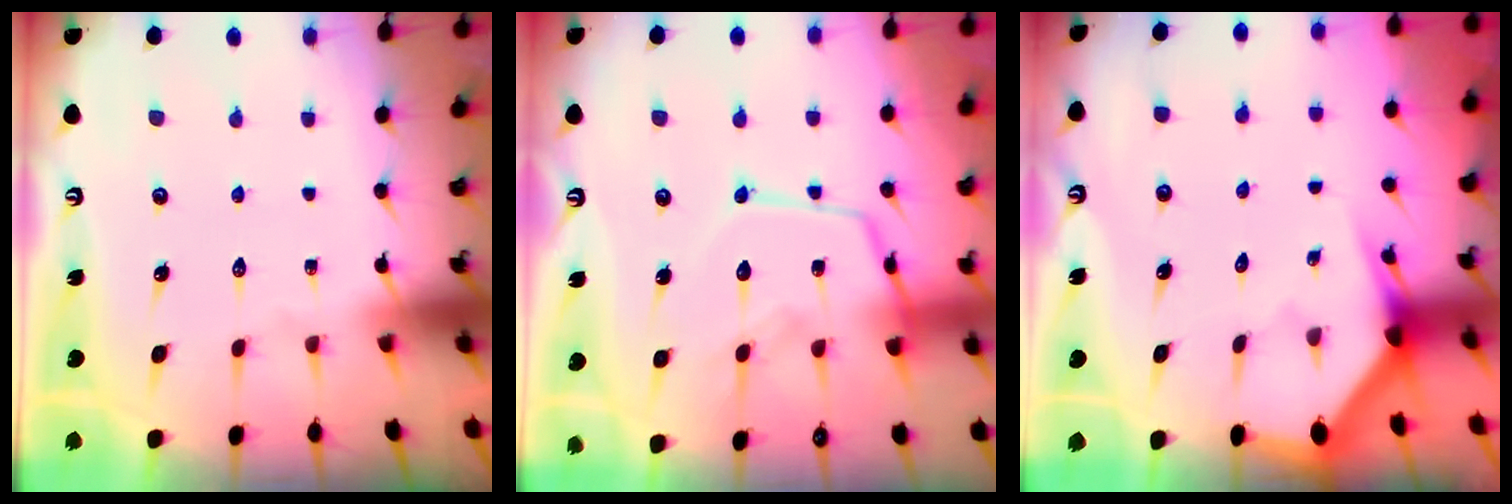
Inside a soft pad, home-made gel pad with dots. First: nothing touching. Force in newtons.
{"total": 14.6, "press": 14.5, "slide": 1.2}
{"total": 2.7, "press": 2.7, "slide": 0.1}